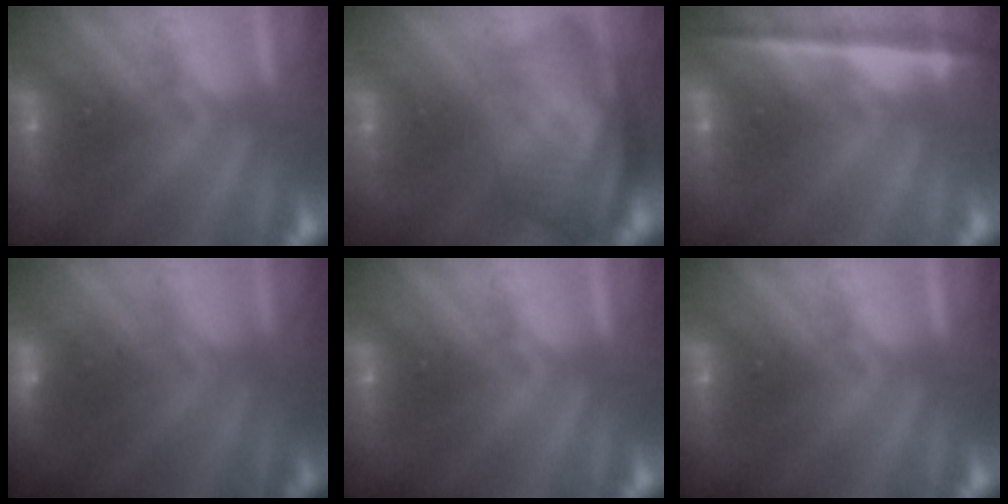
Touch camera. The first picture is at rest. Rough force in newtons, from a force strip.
{"total": 7.7}
{"total": 1.8}
{"total": 1.4}
{"total": 0.0}
{"total": 0.0}